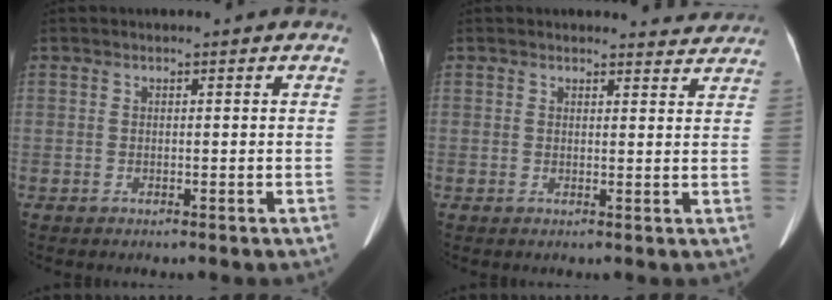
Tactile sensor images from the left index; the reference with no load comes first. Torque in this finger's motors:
{"motor_torque": [-0.25, -0.20, -0.35, -0.16]}